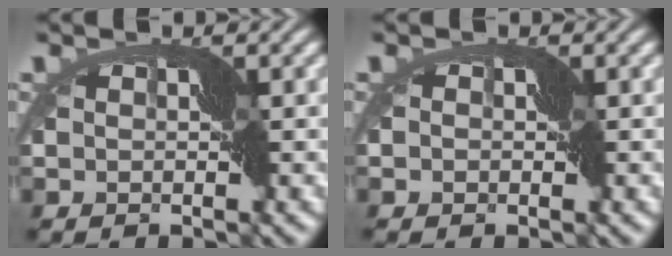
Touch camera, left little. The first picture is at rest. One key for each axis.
{"total": 0.6, "fx": -0.2, "fy": 0.4, "fz": 0.3, "tx": -0.002, "ty": 0.004, "tz": -0.005}